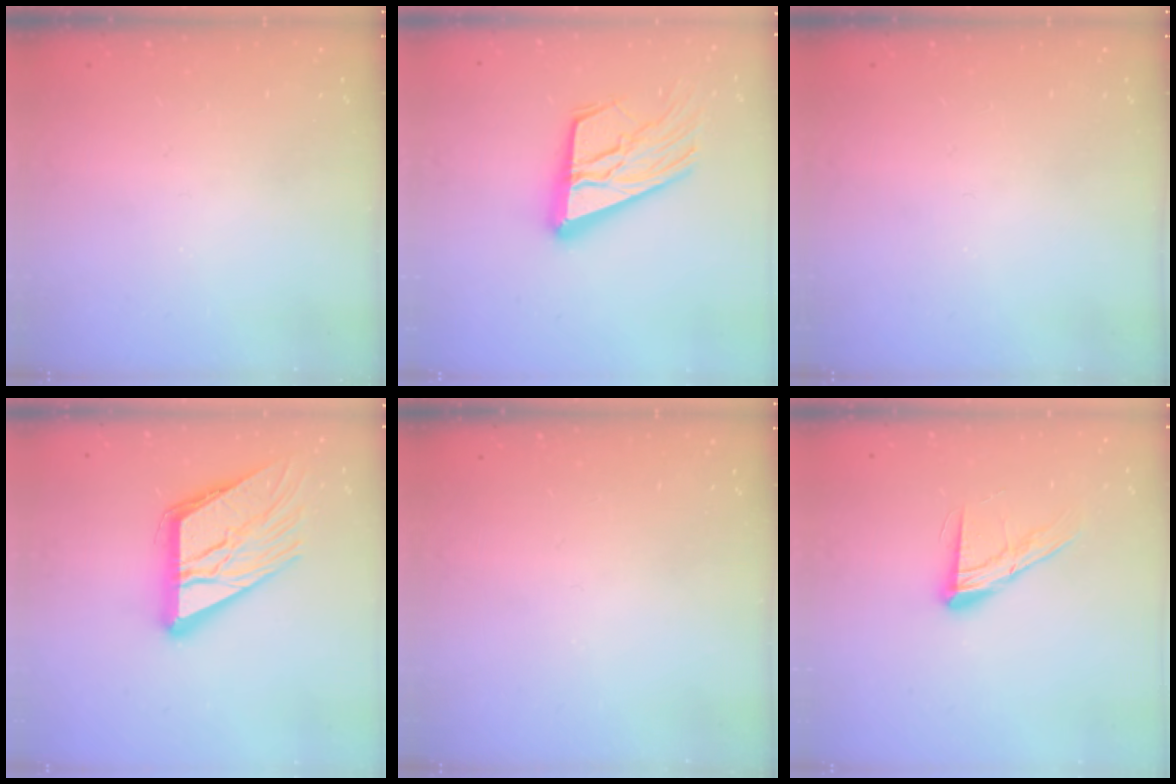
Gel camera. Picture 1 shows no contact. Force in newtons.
{"total": 19.1, "press": 19.0, "slide": 2.5}
{"total": 0.0}
{"total": 17.8, "press": 17.7, "slide": 2.1}
{"total": 0.0}
{"total": 12.4, "press": 12.3, "slide": 1.4}